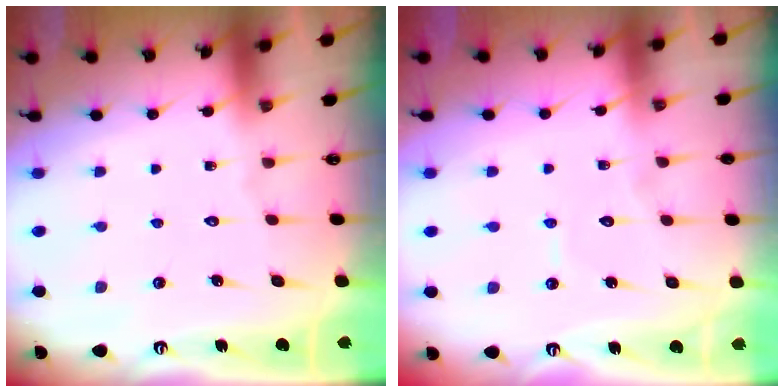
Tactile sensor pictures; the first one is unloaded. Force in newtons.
{"total": 4.2, "press": 4.2, "slide": 0.4}